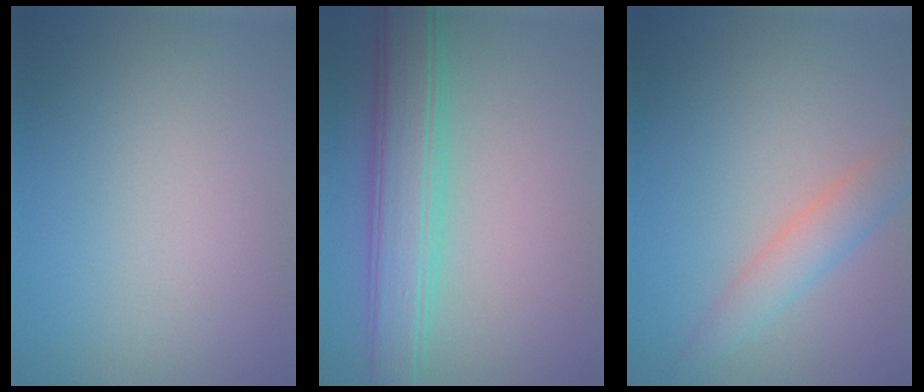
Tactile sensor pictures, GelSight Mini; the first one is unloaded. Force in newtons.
{"total": 5.6, "press": 5.6, "slide": 0.2}
{"total": 3.0, "press": 3.0, "slide": 0.1}